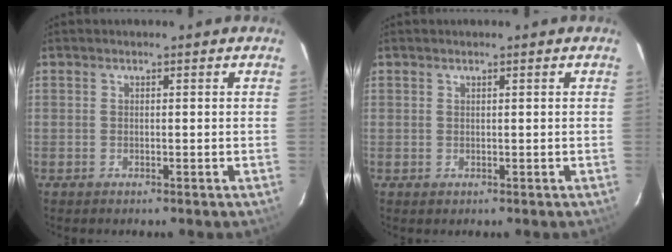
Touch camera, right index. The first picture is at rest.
{"total": 0.5, "force": [0.3, 0.4, -0.1], "torque": [0.003, 0.002, 0.005]}